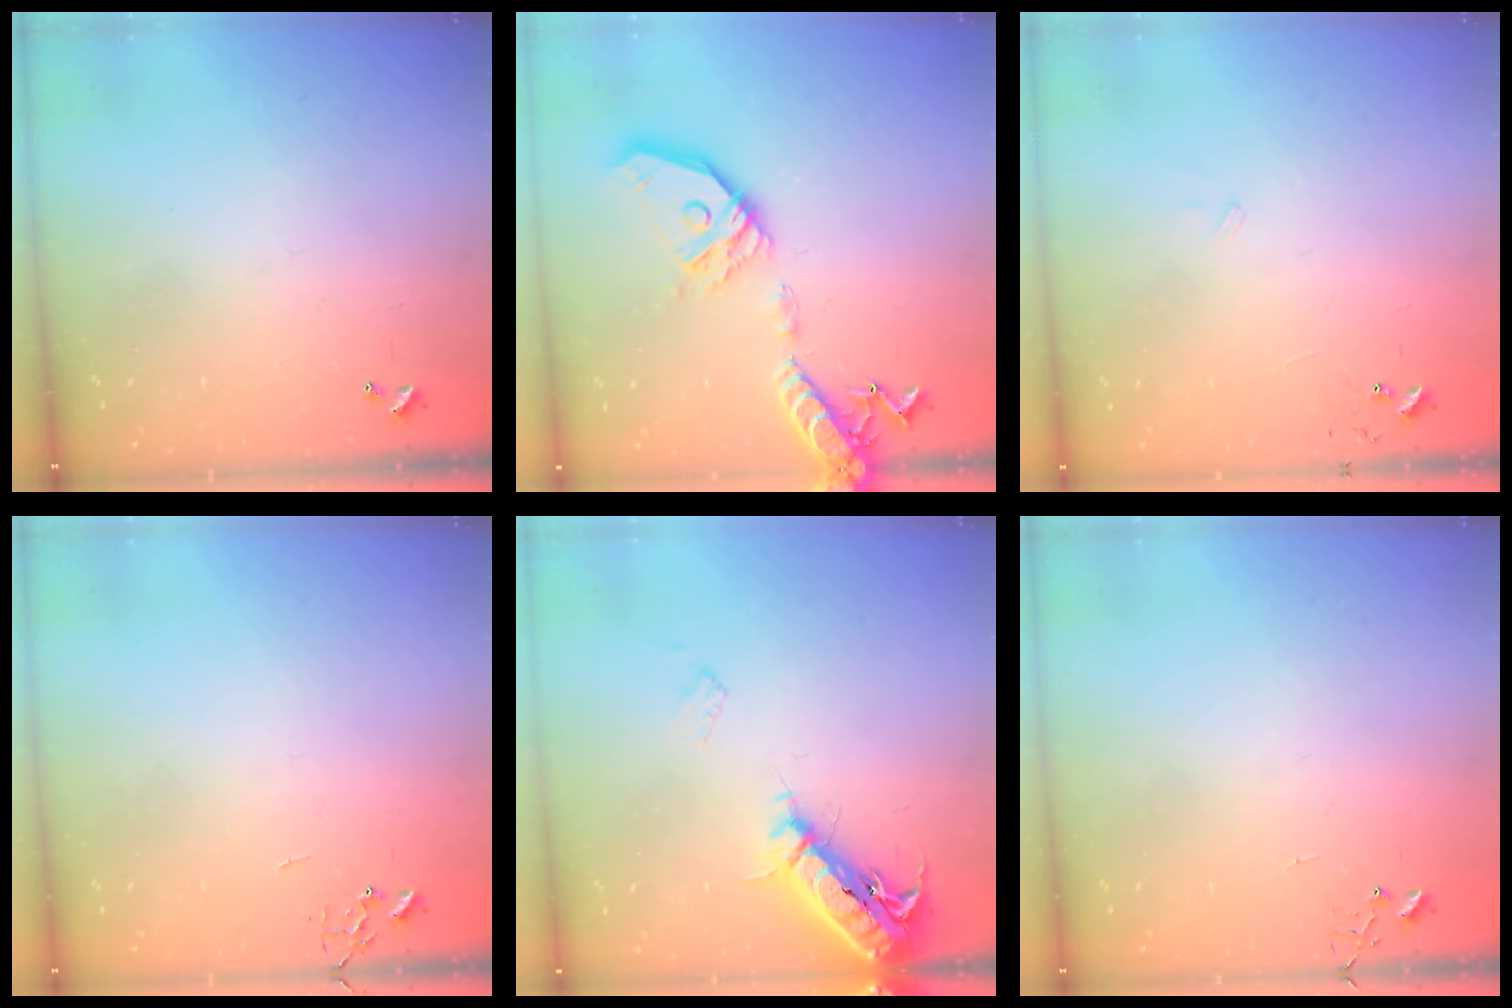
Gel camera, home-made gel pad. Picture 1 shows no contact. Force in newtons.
{"total": 20.0, "press": 19.7, "slide": 3.5}
{"total": 5.8, "press": 5.8, "slide": 0.5}
{"total": 0.0}
{"total": 17.6, "press": 17.3, "slide": 3.5}
{"total": 3.9, "press": 3.9, "slide": 0.4}